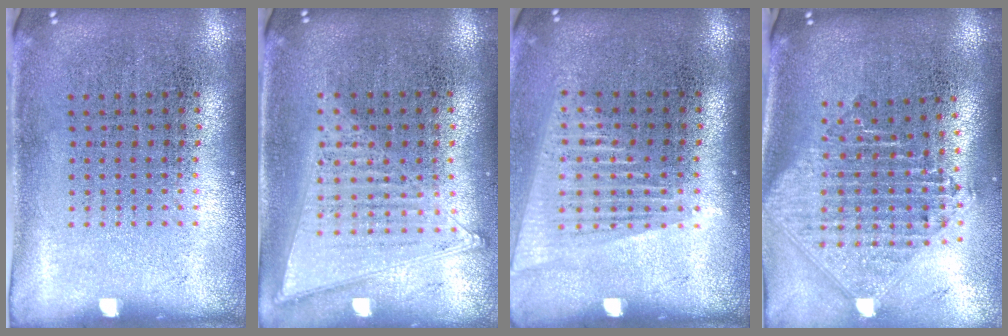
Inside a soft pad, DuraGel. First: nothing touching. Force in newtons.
{"total": 1.1, "press": 1.1, "slide": 0.1}
{"total": 1.6, "press": 1.4, "slide": 0.8}
{"total": 2.3, "press": 1.8, "slide": 1.4}